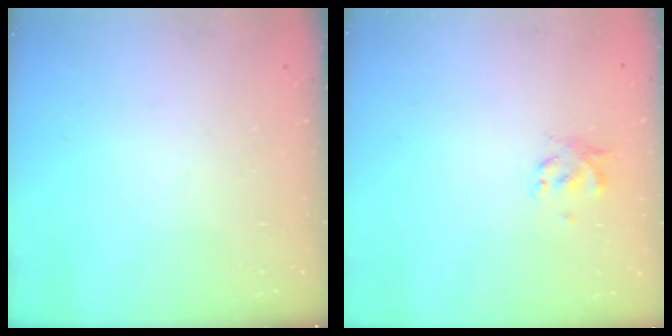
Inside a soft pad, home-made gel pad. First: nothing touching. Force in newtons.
{"total": 2.8, "press": 2.8, "slide": 0.6}